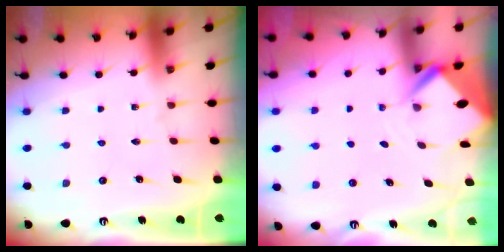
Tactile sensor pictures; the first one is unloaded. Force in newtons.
{"total": 3.6, "press": 3.6, "slide": 0.2}